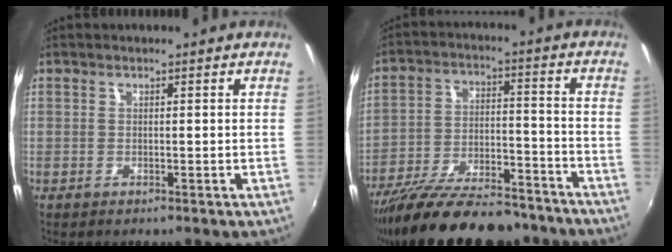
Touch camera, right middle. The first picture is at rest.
{"total": 22.1, "force": [-18.4, 6.6, 10.5], "torque": [-0.195, -0.025, -0.273]}